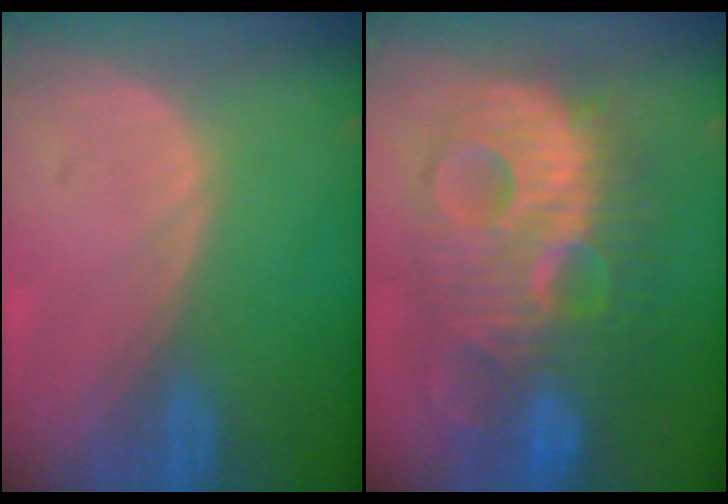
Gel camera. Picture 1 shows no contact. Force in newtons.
{"total": 13.7, "press": 13.6, "slide": 1.1}